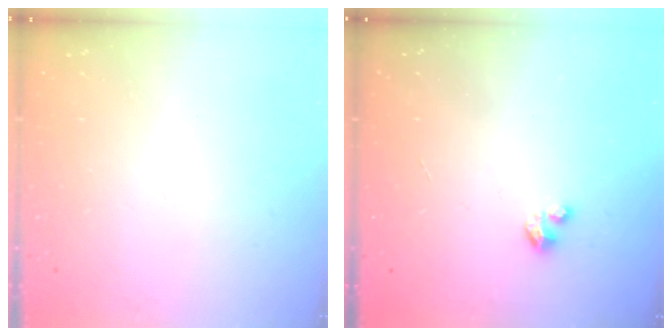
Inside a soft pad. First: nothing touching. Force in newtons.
{"total": 1.8, "press": 1.8, "slide": 0.2}